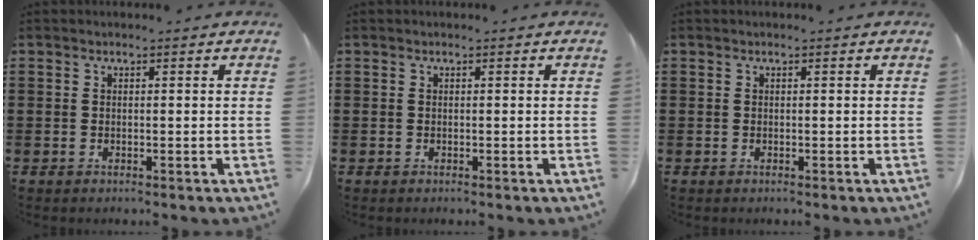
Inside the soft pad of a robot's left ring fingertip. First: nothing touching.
{"total": 0.0}
{"total": 0.0}